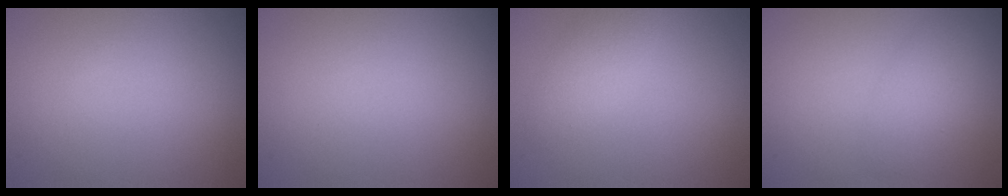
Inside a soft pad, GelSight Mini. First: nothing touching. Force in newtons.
{"total": 0.0}
{"total": 2.1, "press": 2.1, "slide": 0.1}
{"total": 2.4, "press": 2.4, "slide": 0.2}